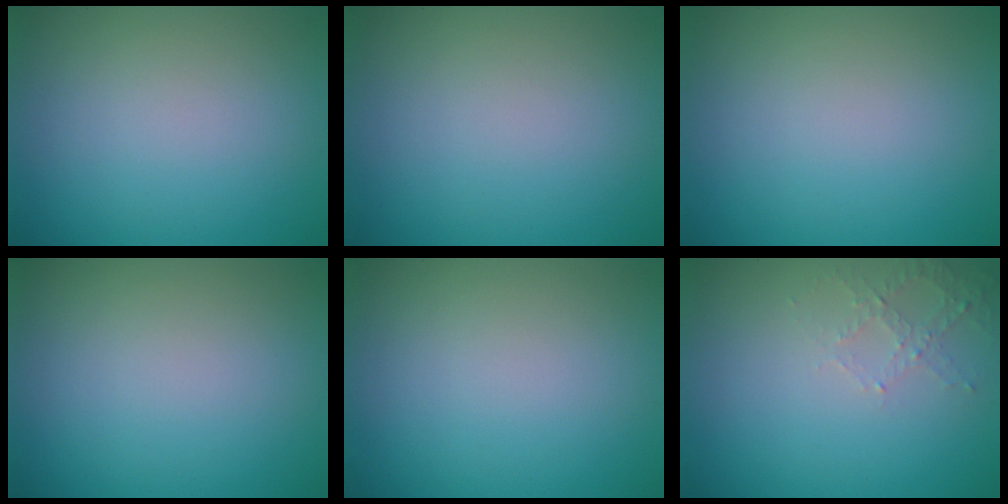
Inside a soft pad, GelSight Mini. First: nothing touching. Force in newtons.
{"total": 0.0}
{"total": 0.0}
{"total": 0.0}
{"total": 0.0}
{"total": 1.8, "press": 1.7, "slide": 0.5}